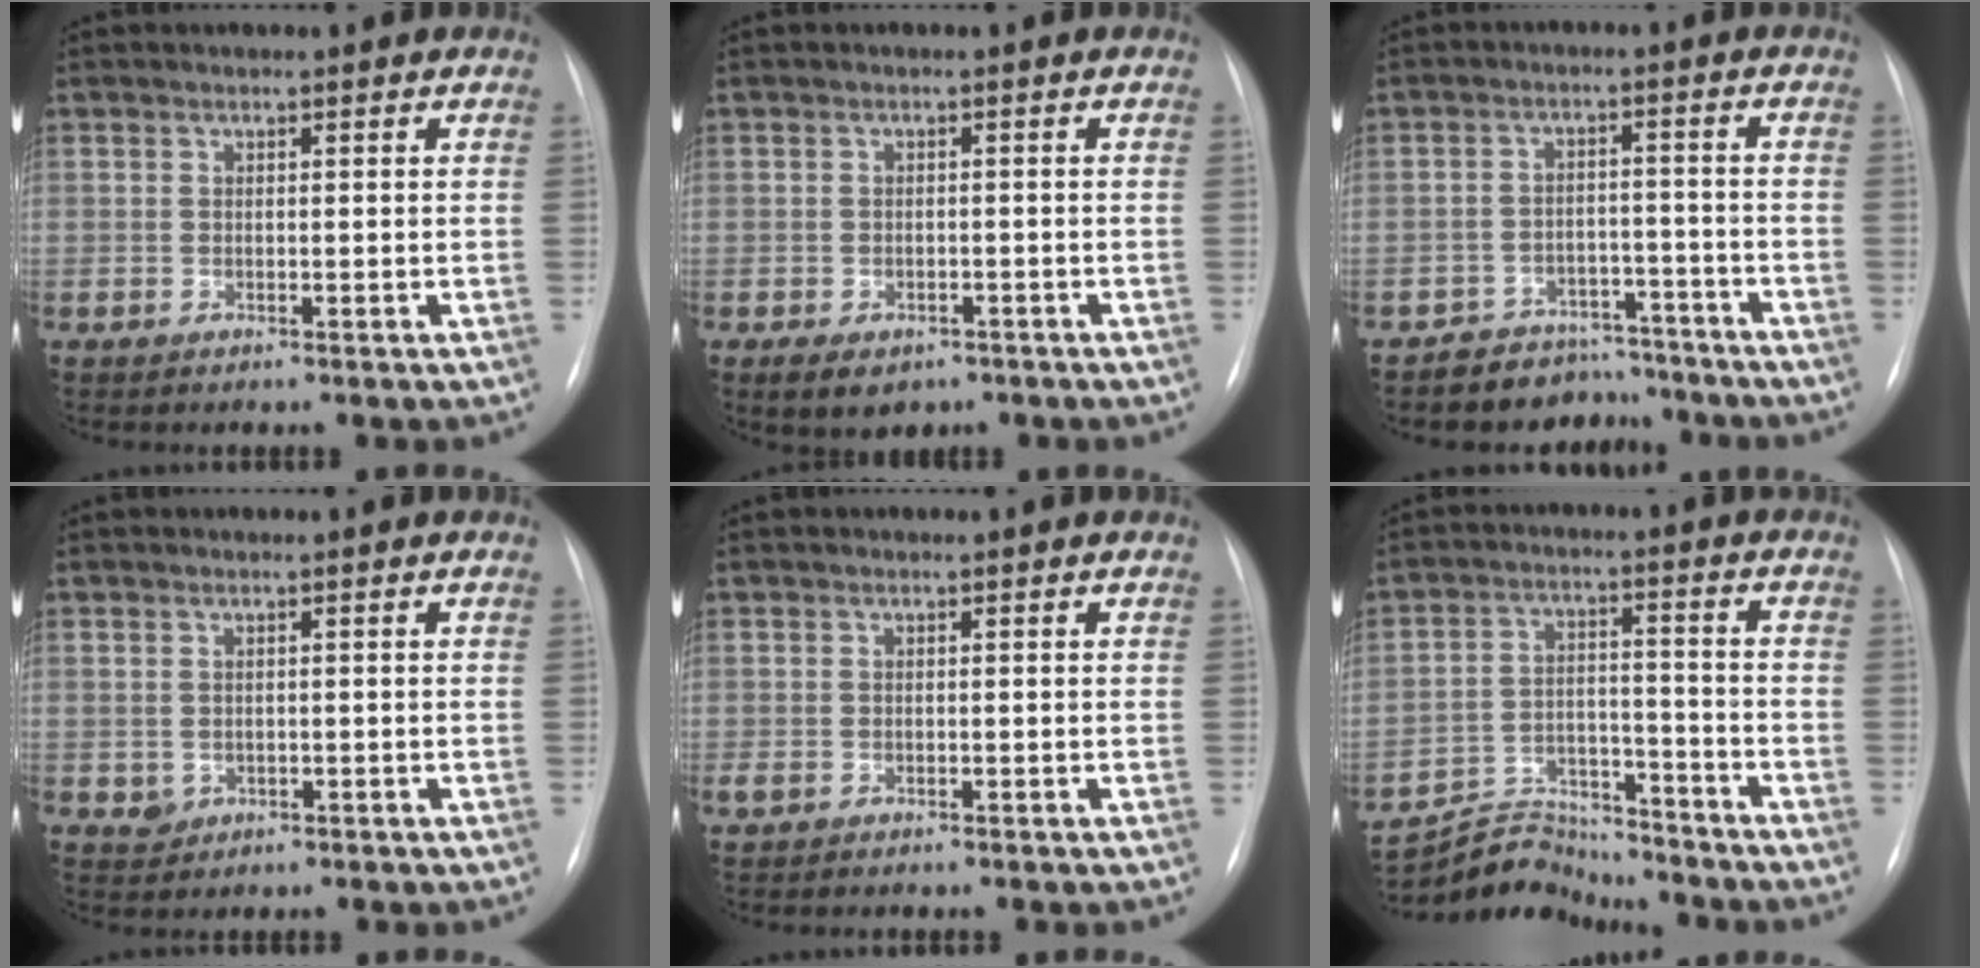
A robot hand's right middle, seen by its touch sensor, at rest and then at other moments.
{"total": 5.2, "force": [-3.3, 3.2, 2.4], "torque": [-0.035, -0.001, -0.038]}
{"total": 7.2, "force": [-6.2, 3.6, -0.3], "torque": [0.022, 0.031, -0.093]}
{"total": 1.6, "force": [-0.3, 1.5, 0.5], "torque": [-0.007, 0.002, 0.002]}
{"total": 1.0, "force": [-0.6, 0.7, 0.5], "torque": [-0.014, 0.001, -0.006]}
{"total": 9.4, "force": [-9.2, 1.8, -0.7], "torque": [0.010, 0.030, -0.160]}